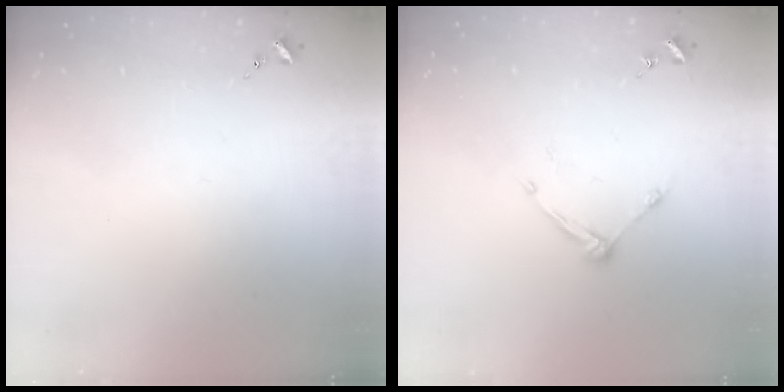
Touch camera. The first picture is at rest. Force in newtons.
{"total": 7.3, "press": 7.3, "slide": 0.5}